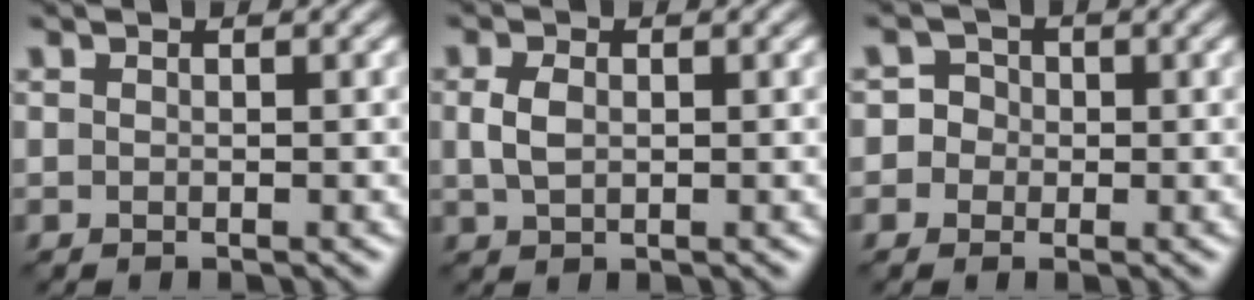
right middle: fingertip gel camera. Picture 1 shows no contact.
{"total": 2.2, "force": [0.3, 1.5, 1.6], "torque": [-0.041, 0.001, 0.007]}
{"total": 3.1, "force": [-0.3, 3.0, 0.7], "torque": [0.021, 0.019, -0.031]}